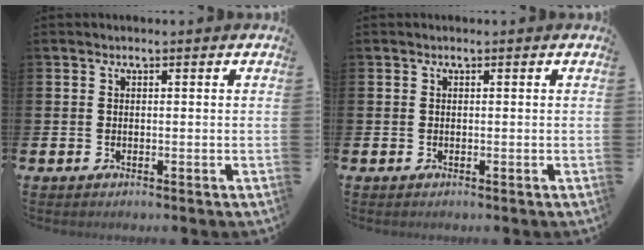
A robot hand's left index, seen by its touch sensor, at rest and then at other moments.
{"total": 0.0}